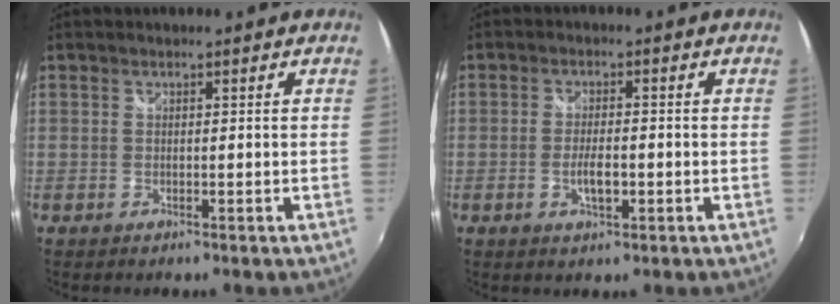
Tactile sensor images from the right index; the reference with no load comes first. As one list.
[{"total": 3.9, "force": [-1.2, 1.4, 3.4], "torque": [-0.068, -0.004, -0.020]}]